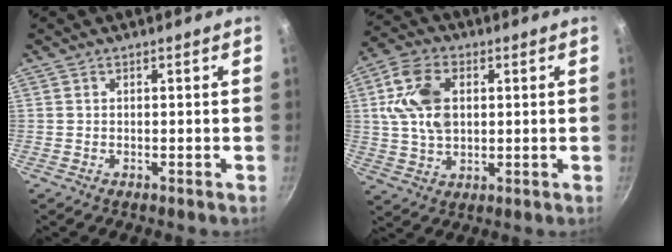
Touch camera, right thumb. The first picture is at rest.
{"total": 11.7, "force": [2.2, 7.6, 8.6], "torque": [-0.163, 0.007, 0.041]}